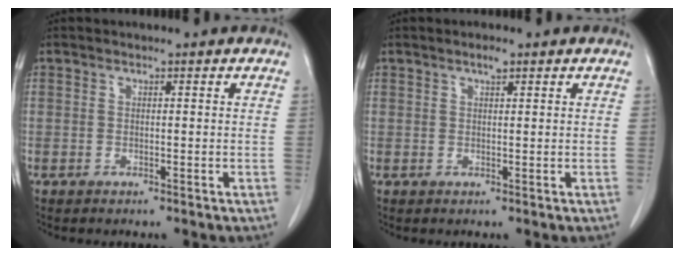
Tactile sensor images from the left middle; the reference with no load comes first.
{"total": 1.3, "force": [0.9, 0.2, 0.9], "torque": [-0.018, 0.001, 0.016]}